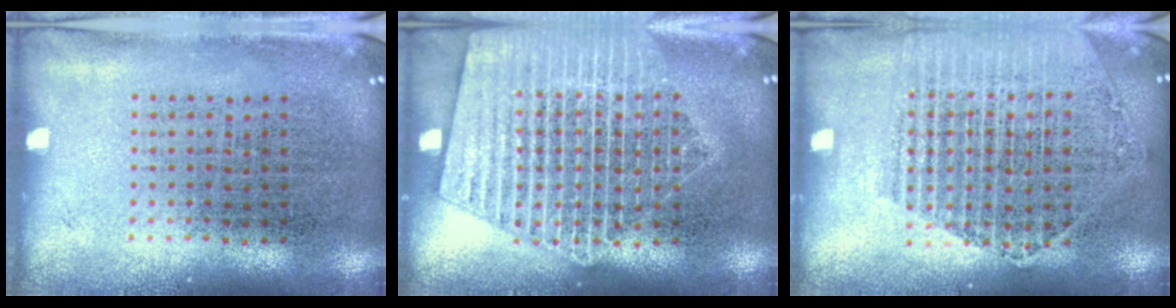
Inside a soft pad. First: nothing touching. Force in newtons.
{"total": 3.9, "press": 3.9, "slide": 0.5}
{"total": 1.8, "press": 1.7, "slide": 0.6}